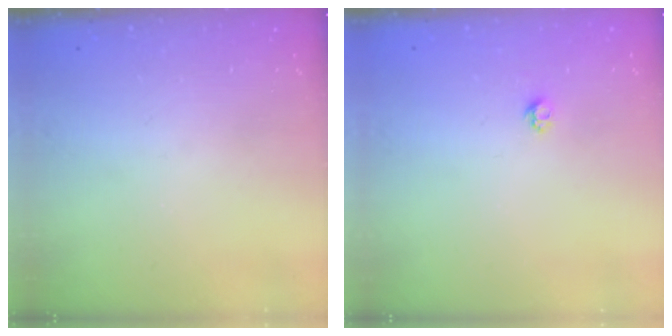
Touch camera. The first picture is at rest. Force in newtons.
{"total": 3.8, "press": 3.7, "slide": 0.5}